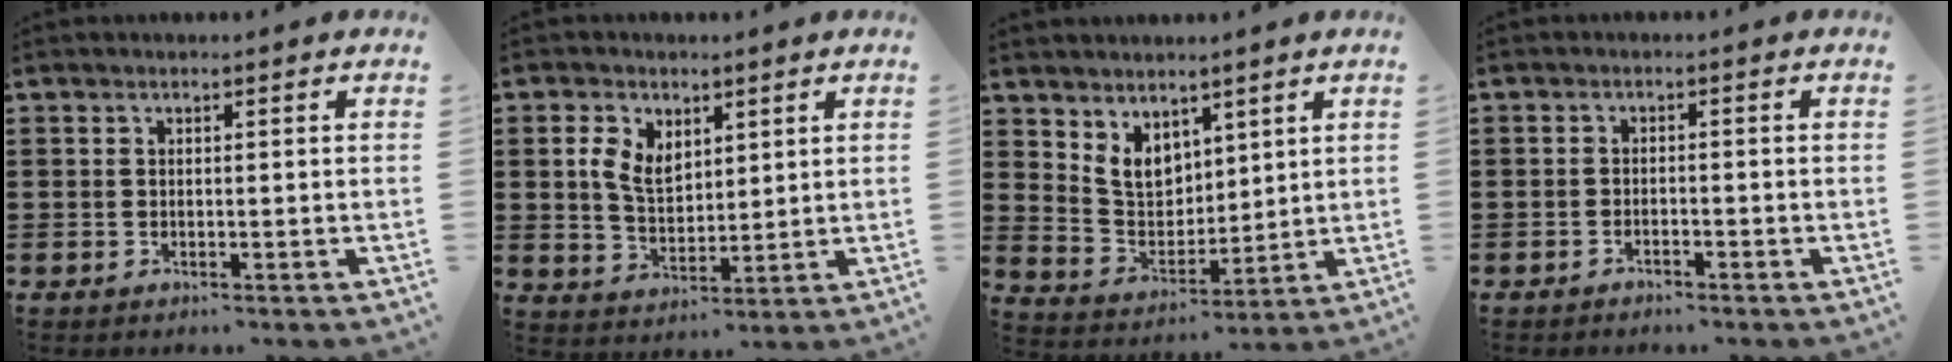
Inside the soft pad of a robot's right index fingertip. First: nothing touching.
{"total": 5.4, "force": [2.0, 3.7, 3.3], "torque": [-0.078, 0.014, 0.036]}
{"total": 6.1, "force": [3.7, 4.3, 2.2], "torque": [-0.065, -0.004, 0.071]}
{"total": 1.1, "force": [-1.1, 0.2, 0.2], "torque": [-0.008, 0.000, -0.022]}